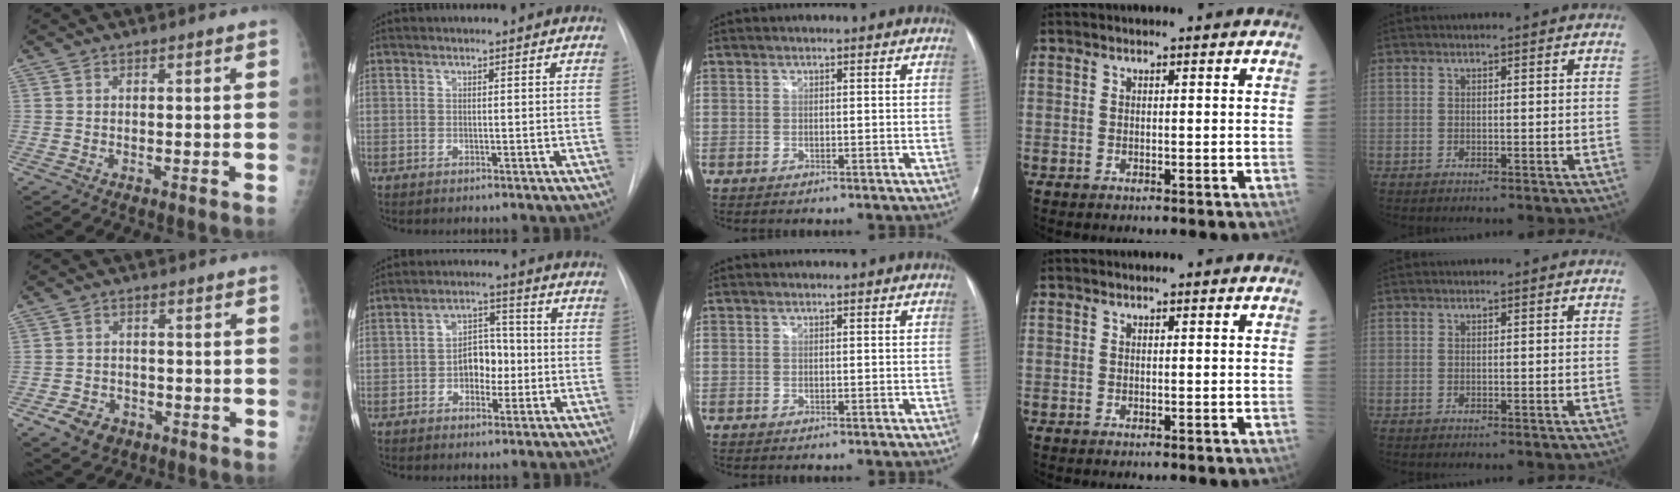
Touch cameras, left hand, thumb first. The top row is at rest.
{"thumb": {"total": 5.0, "force": [-2.6, 3.8, 1.9], "torque": [-0.026, 0.012, -0.036]}, "index": {"total": 5.6, "force": [-1.0, 3.7, 4.2], "torque": [-0.066, 0.018, -0.017]}}